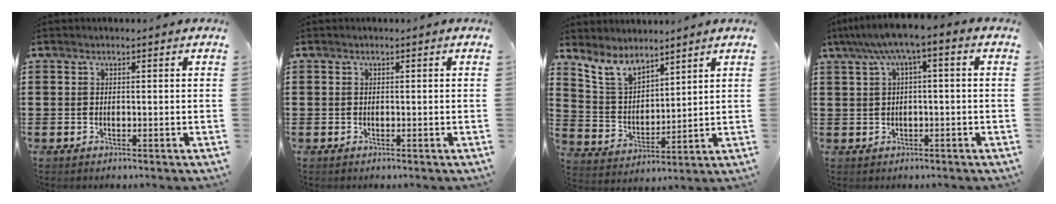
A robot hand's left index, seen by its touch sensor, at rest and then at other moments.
{"total": 0.0}
{"total": 7.0, "force": [6.1, 2.6, 2.3], "torque": [-0.070, -0.019, 0.115]}
{"total": 4.1, "force": [0.0, 0.6, 4.1], "torque": [-0.077, 0.002, -0.006]}